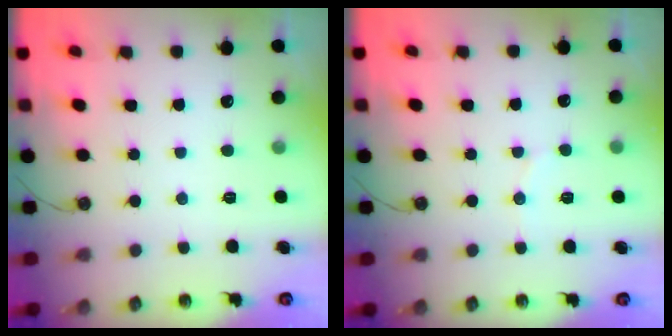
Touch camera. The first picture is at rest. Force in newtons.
{"total": 5.9, "press": 5.9, "slide": 0.4}